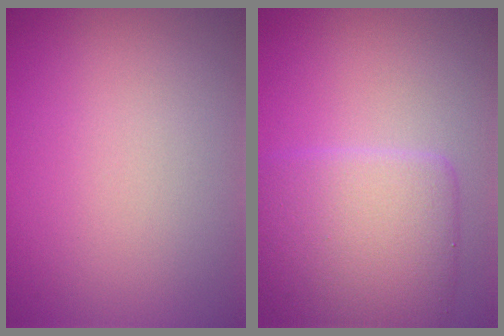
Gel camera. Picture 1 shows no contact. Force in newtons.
{"total": 6.2, "press": 6.2, "slide": 0.1}